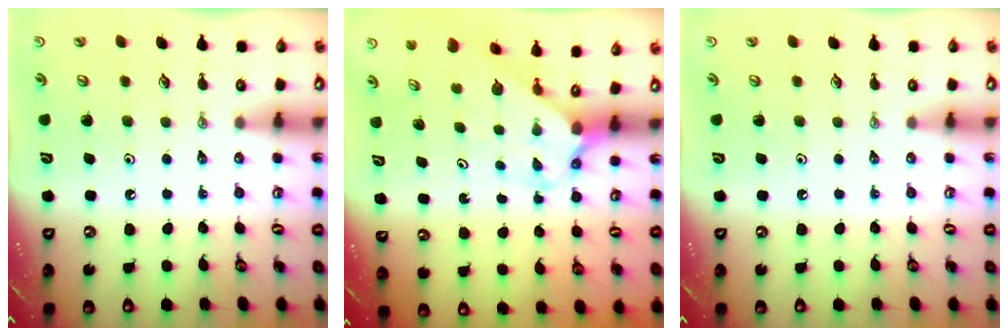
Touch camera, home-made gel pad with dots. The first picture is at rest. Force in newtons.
{"total": 2.4, "press": 2.4, "slide": 0.3}
{"total": 0.0}